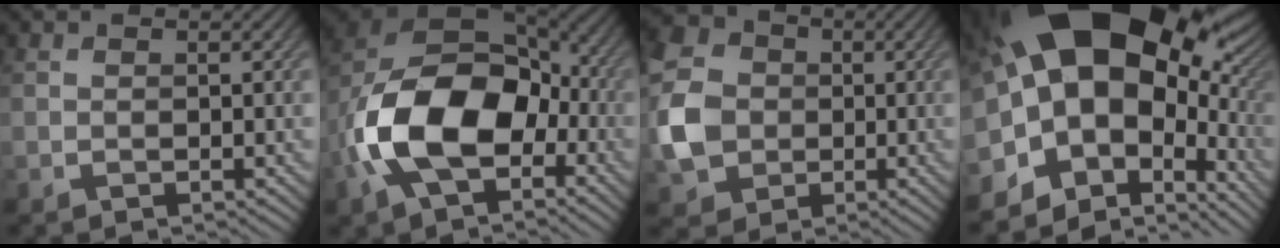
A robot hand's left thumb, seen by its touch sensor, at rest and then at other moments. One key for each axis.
{"total": 16.1, "fx": -3.9, "fy": 10.1, "fz": 11.9, "tx": -0.246, "ty": -0.013, "tz": -0.080}
{"total": 8.4, "fx": -0.7, "fy": 7.3, "fz": 4.1, "tx": -0.114, "ty": 0.001, "tz": -0.022}
{"total": 19.6, "fx": 3.7, "fy": 11.7, "fz": 15.3, "tx": -0.232, "ty": -0.020, "tz": 0.100}